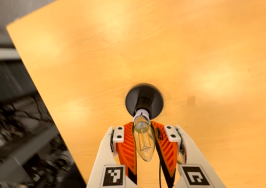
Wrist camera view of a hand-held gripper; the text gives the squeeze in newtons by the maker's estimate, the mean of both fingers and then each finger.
{"total": 18.3, "left": 16.8, "right": 19.8}